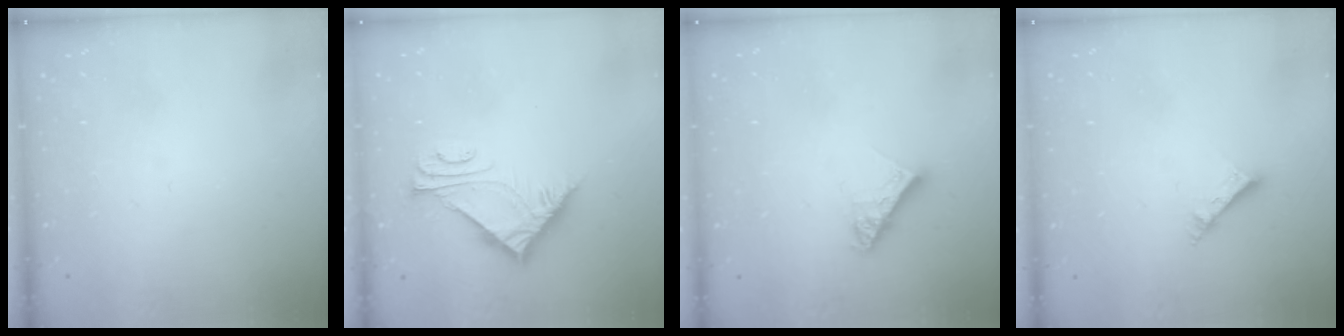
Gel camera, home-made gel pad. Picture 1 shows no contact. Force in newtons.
{"total": 6.7, "press": 6.7, "slide": 0.4}
{"total": 9.0, "press": 8.9, "slide": 0.8}
{"total": 3.8, "press": 3.8, "slide": 0.6}